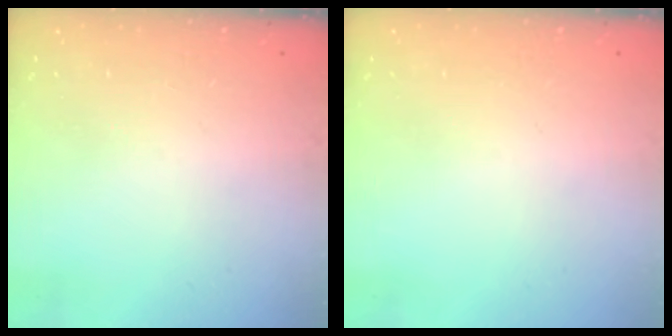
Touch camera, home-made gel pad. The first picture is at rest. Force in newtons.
{"total": 0.0}